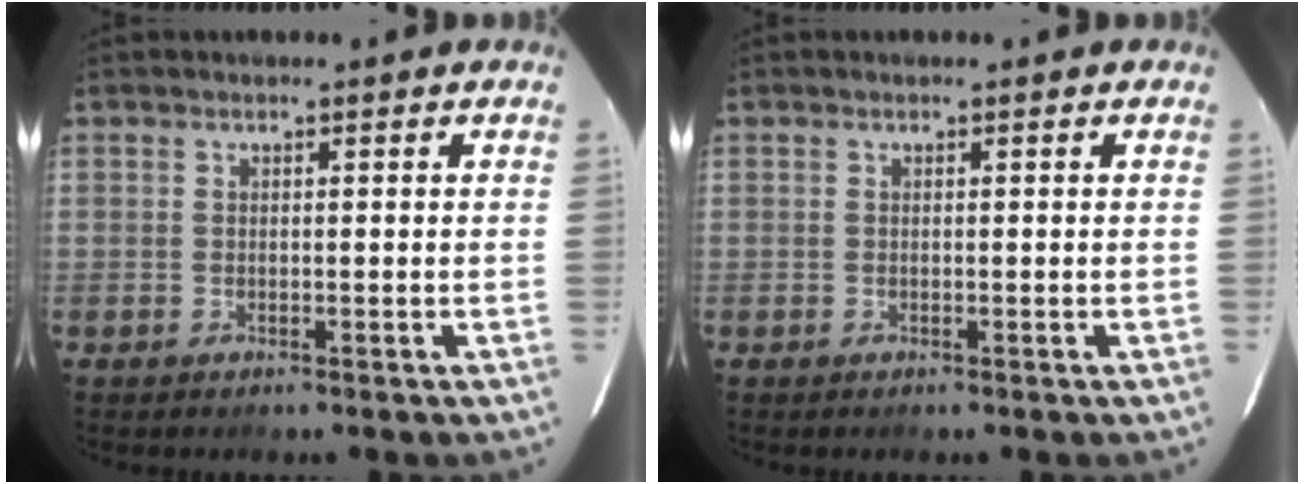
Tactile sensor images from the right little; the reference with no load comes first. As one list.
[{"total": 0.0}]